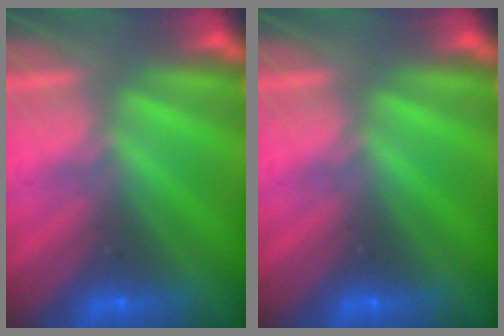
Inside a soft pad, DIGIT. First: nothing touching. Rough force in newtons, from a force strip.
{"total": 0.0}